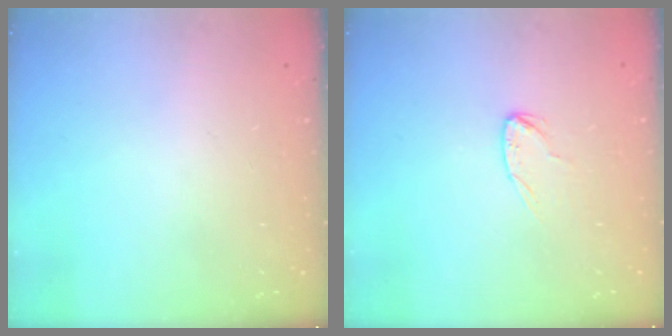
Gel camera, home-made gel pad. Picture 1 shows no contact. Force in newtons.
{"total": 5.1, "press": 5.1, "slide": 0.4}